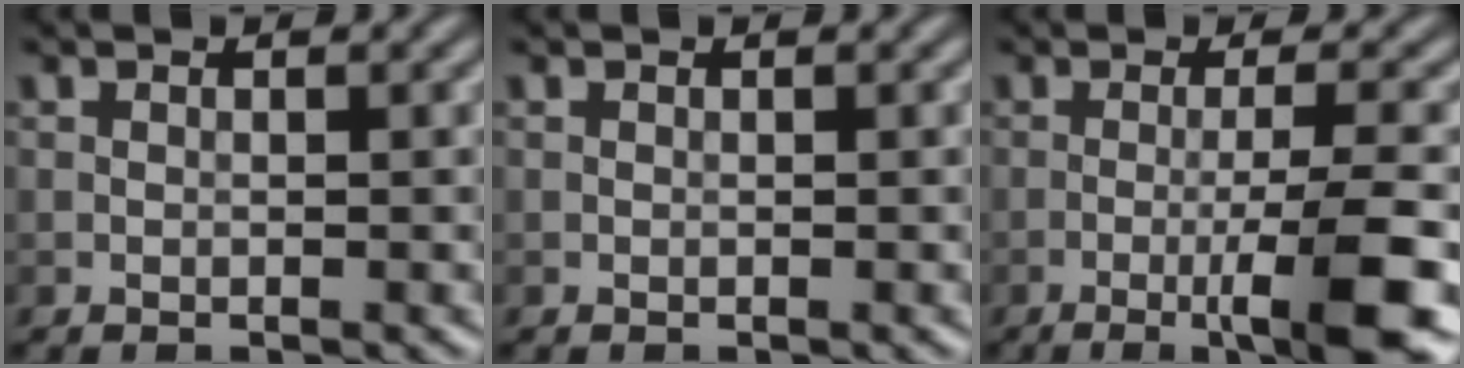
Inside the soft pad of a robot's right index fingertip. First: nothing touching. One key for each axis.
{"total": 0.0}
{"total": 7.0, "fx": -2.3, "fy": 1.0, "fz": 6.5, "tx": -0.092, "ty": 0.005, "tz": -0.043}